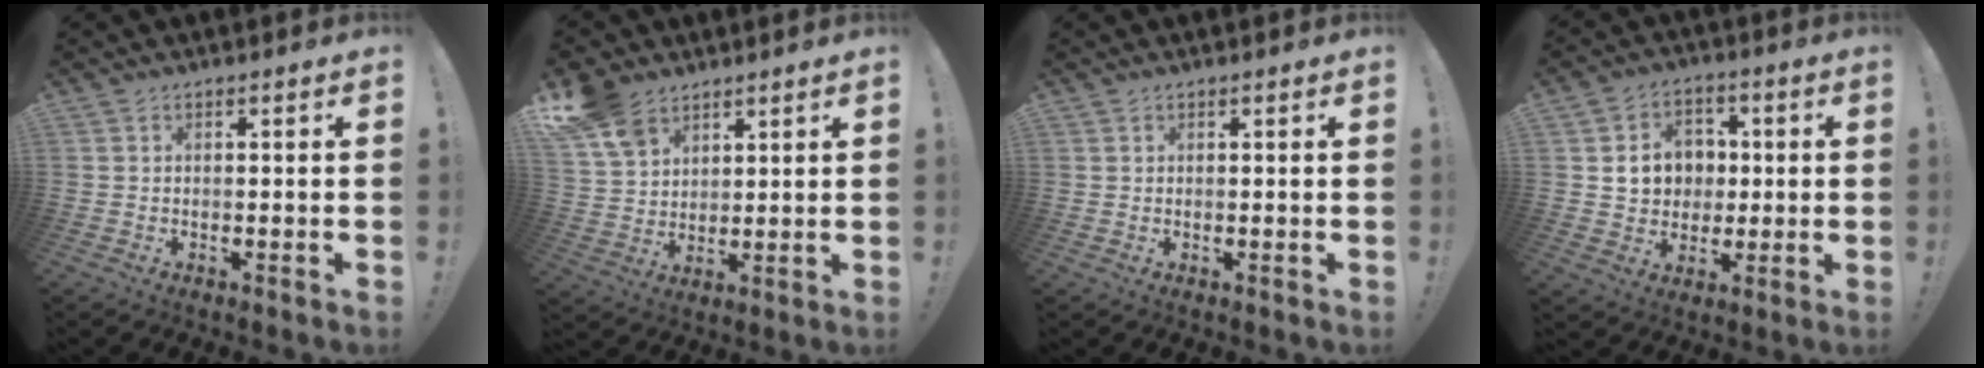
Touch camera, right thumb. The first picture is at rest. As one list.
[{"total": 11.4, "force": [7.5, 7.0, 4.7], "torque": [-0.088, -0.037, 0.151]}, {"total": 1.3, "force": [0.7, 1.0, -0.1], "torque": [0.007, -0.006, 0.012]}, {"total": 10.9, "force": [1.4, 9.8, 4.5], "torque": [-0.049, -0.003, 0.034]}]